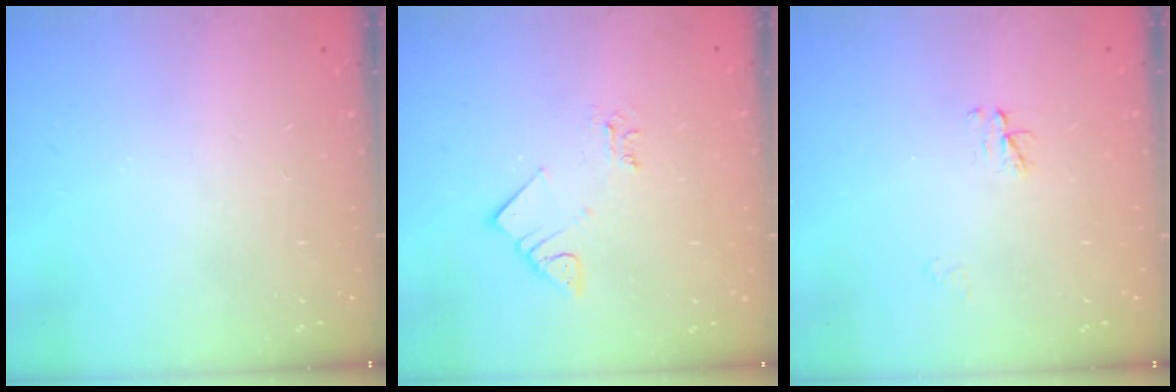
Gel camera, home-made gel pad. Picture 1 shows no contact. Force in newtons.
{"total": 3.0, "press": 3.0, "slide": 0.0}
{"total": 3.0, "press": 3.0, "slide": 0.4}